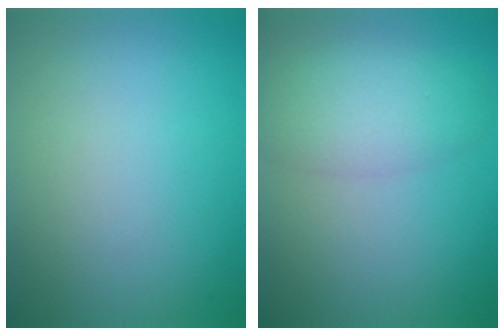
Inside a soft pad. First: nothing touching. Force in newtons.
{"total": 4.0, "press": 4.0, "slide": 0.2}